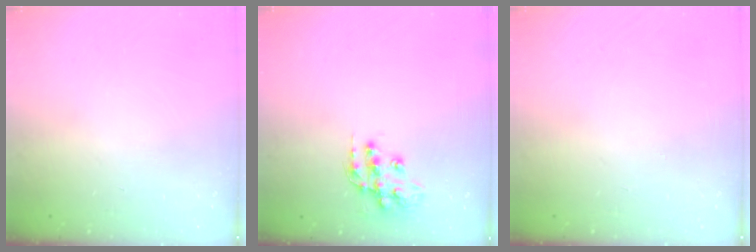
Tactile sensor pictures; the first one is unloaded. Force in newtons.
{"total": 13.0, "press": 13.0, "slide": 1.0}
{"total": 0.0}